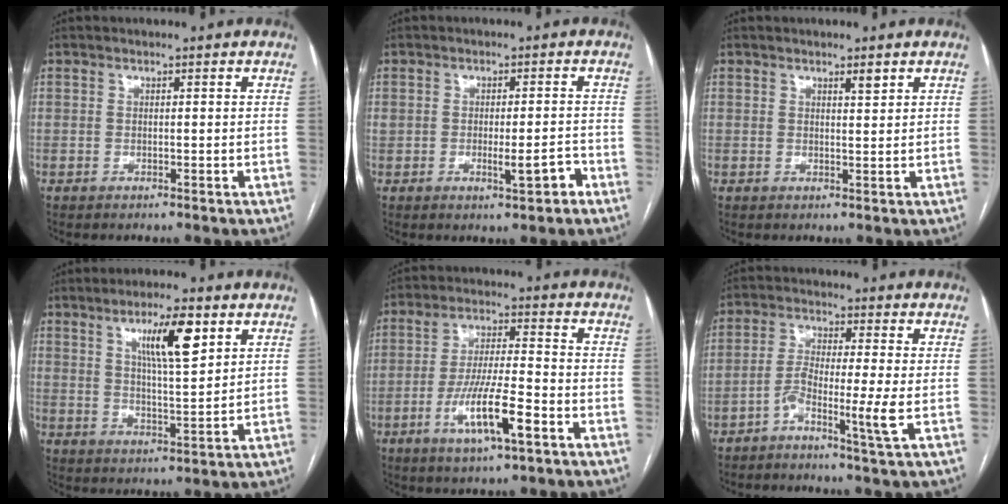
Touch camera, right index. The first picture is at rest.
{"total": 4.2, "force": [-1.8, 1.0, 3.7], "torque": [-0.056, 0.001, -0.022]}
{"total": 1.4, "force": [1.0, 0.2, 1.0], "torque": [-0.017, -0.002, 0.017]}
{"total": 8.9, "force": [4.3, 1.3, 7.6], "torque": [-0.131, 0.000, 0.075]}
{"total": 10.2, "force": [-4.3, 1.1, 9.2], "torque": [-0.173, -0.009, -0.075]}
{"total": 5.8, "force": [-2.4, -1.0, 5.2], "torque": [-0.103, 0.005, -0.049]}